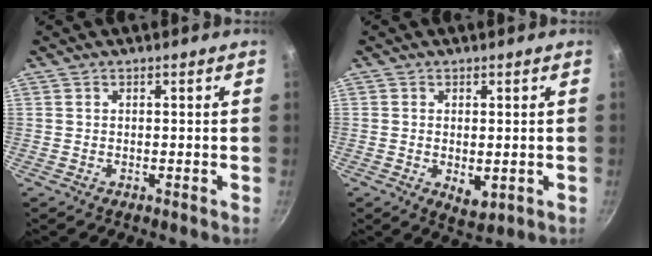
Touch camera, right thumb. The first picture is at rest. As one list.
[{"total": 4.2, "force": [-0.5, 2.3, 3.5], "torque": [-0.050, -0.012, -0.001]}]